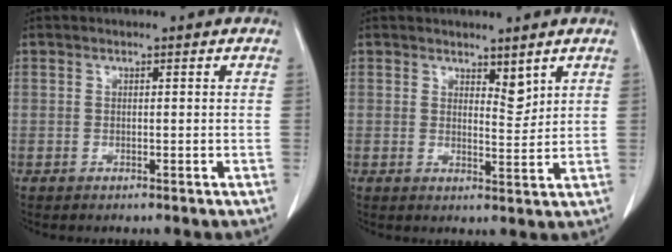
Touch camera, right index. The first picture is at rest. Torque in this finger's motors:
{"motor_torque": [-0.11, 0.06, -0.09, -0.01]}